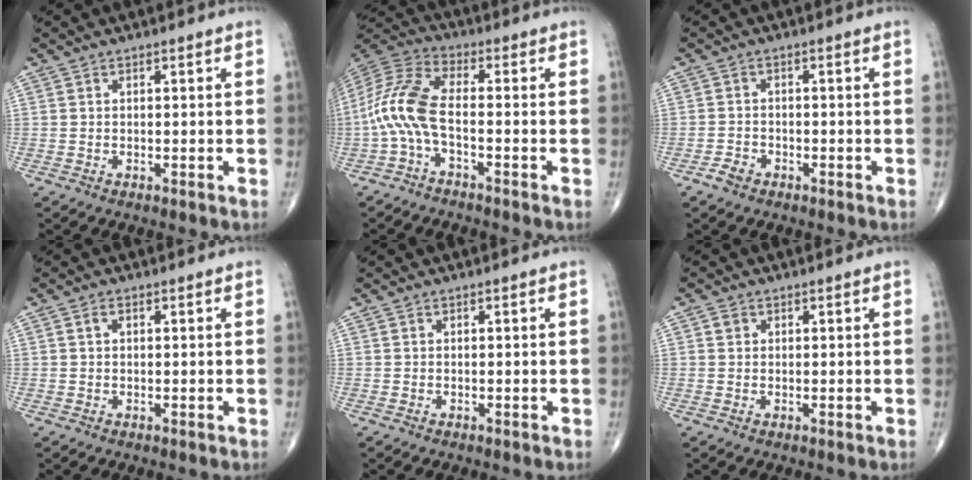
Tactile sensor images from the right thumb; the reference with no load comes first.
{"total": 10.7, "force": [-2.6, 3.9, 9.6], "torque": [-0.223, 0.036, -0.061]}
{"total": 2.1, "force": [-1.4, 1.4, 0.6], "torque": [-0.010, 0.011, -0.025]}
{"total": 1.1, "force": [0.3, 0.7, 0.8], "torque": [-0.017, 0.006, 0.006]}
{"total": 0.0}
{"total": 1.2, "force": [0.4, 1.0, 0.4], "torque": [-0.002, 0.000, 0.004]}